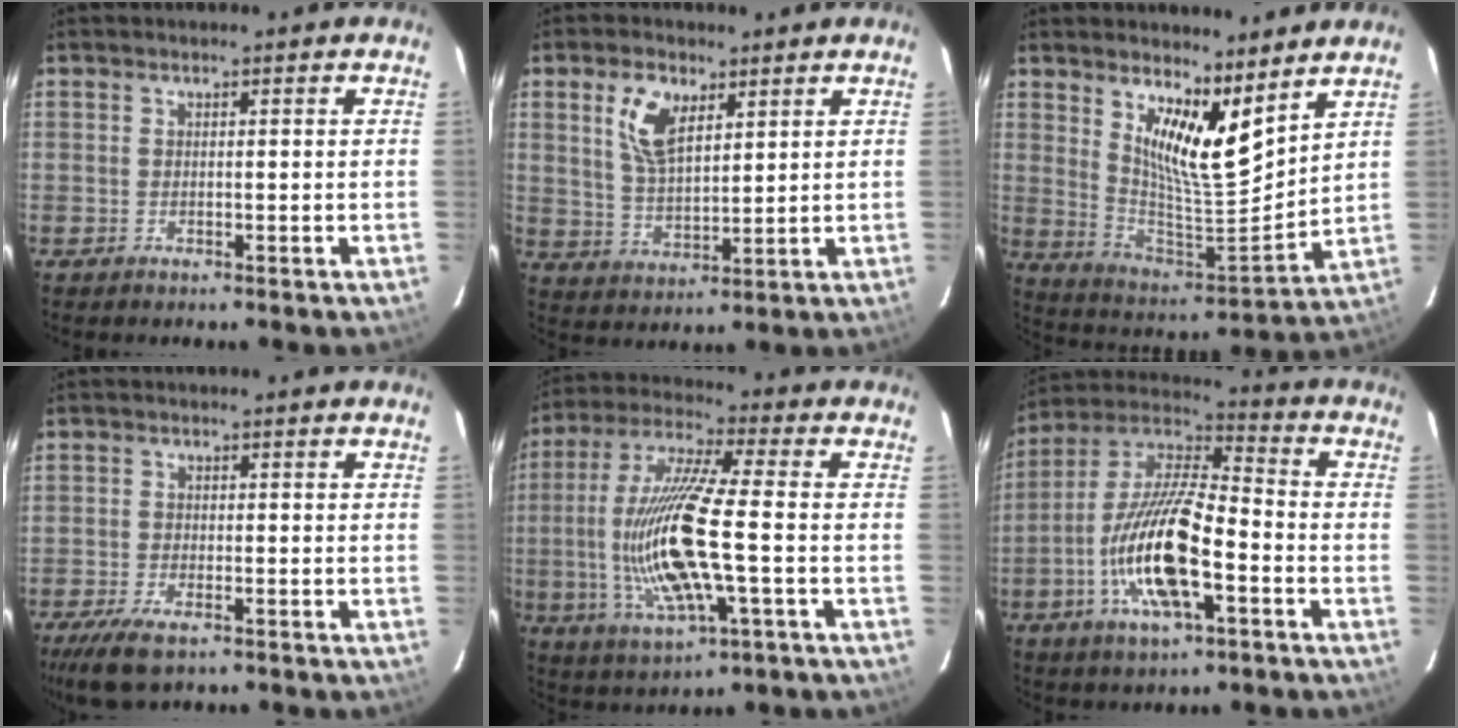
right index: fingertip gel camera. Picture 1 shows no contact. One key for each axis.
{"total": 8.3, "fx": 3.9, "fy": 4.2, "fz": 6.0, "tx": -0.119, "ty": 0.009, "tz": 0.079}
{"total": 13.4, "fx": 8.4, "fy": 3.5, "fz": 9.9, "tx": -0.165, "ty": -0.019, "tz": 0.154}
{"total": 7.1, "fx": -4.8, "fy": 2.7, "fz": 4.5, "tx": -0.113, "ty": -0.022, "tz": -0.090}
{"total": 17.6, "fx": -2.6, "fy": 3.5, "fz": 17.0, "tx": -0.345, "ty": -0.008, "tz": -0.046}
{"total": 17.6, "fx": -6.1, "fy": 5.5, "fz": 15.5, "tx": -0.315, "ty": -0.010, "tz": -0.123}